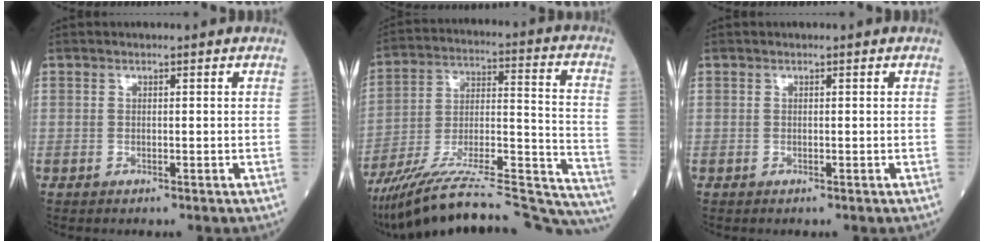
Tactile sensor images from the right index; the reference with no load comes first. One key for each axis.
{"total": 33.4, "fx": -30.5, "fy": 2.9, "fz": 13.4, "tx": -0.143, "ty": -0.007, "tz": -0.438}
{"total": 0.0}